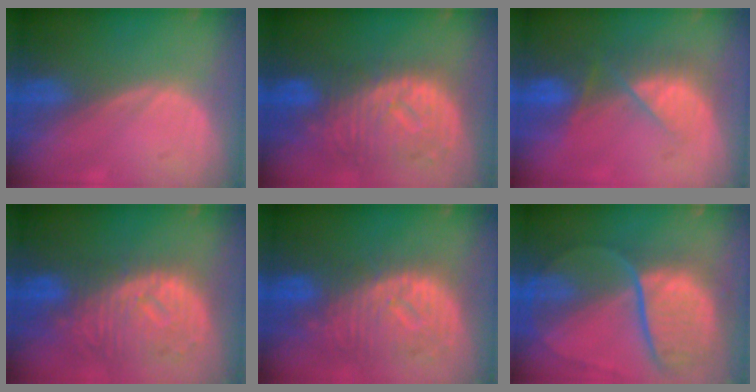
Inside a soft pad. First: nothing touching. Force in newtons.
{"total": 11.2, "press": 9.8, "slide": 5.4}
{"total": 7.5, "press": 6.8, "slide": 3.2}
{"total": 11.5, "press": 10.0, "slide": 5.7}
{"total": 10.9, "press": 9.6, "slide": 5.2}
{"total": 11.4, "press": 9.4, "slide": 6.4}